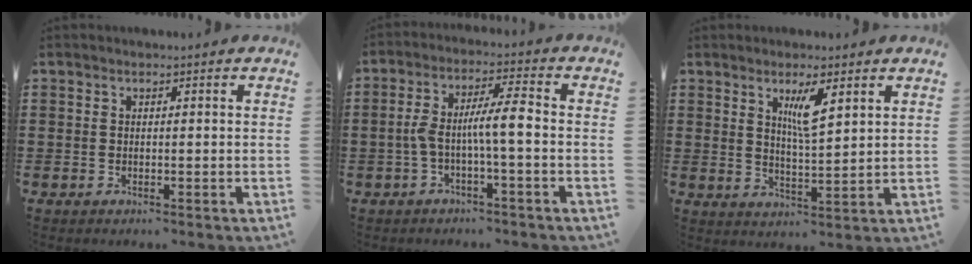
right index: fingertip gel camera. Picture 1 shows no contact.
{"total": 6.3, "force": [-1.1, 1.0, 6.1], "torque": [-0.127, 0.001, -0.029]}
{"total": 5.0, "force": [2.6, 1.0, 4.1], "torque": [-0.073, -0.004, 0.040]}